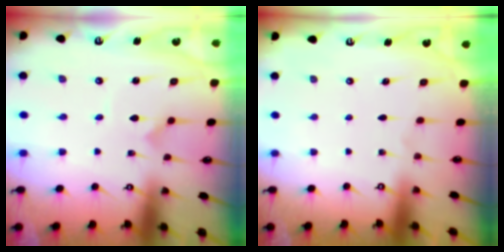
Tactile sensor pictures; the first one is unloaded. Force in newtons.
{"total": 0.0}